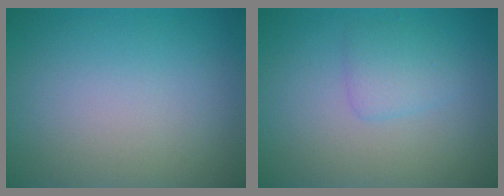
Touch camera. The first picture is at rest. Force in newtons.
{"total": 1.9, "press": 1.9, "slide": 0.1}